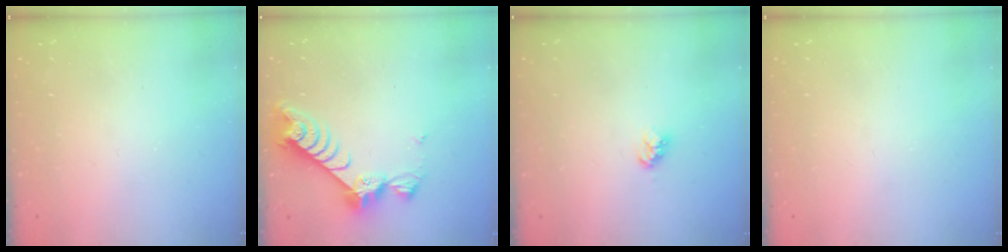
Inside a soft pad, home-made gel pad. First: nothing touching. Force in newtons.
{"total": 9.4, "press": 9.4, "slide": 0.9}
{"total": 3.9, "press": 3.8, "slide": 0.5}
{"total": 0.0}